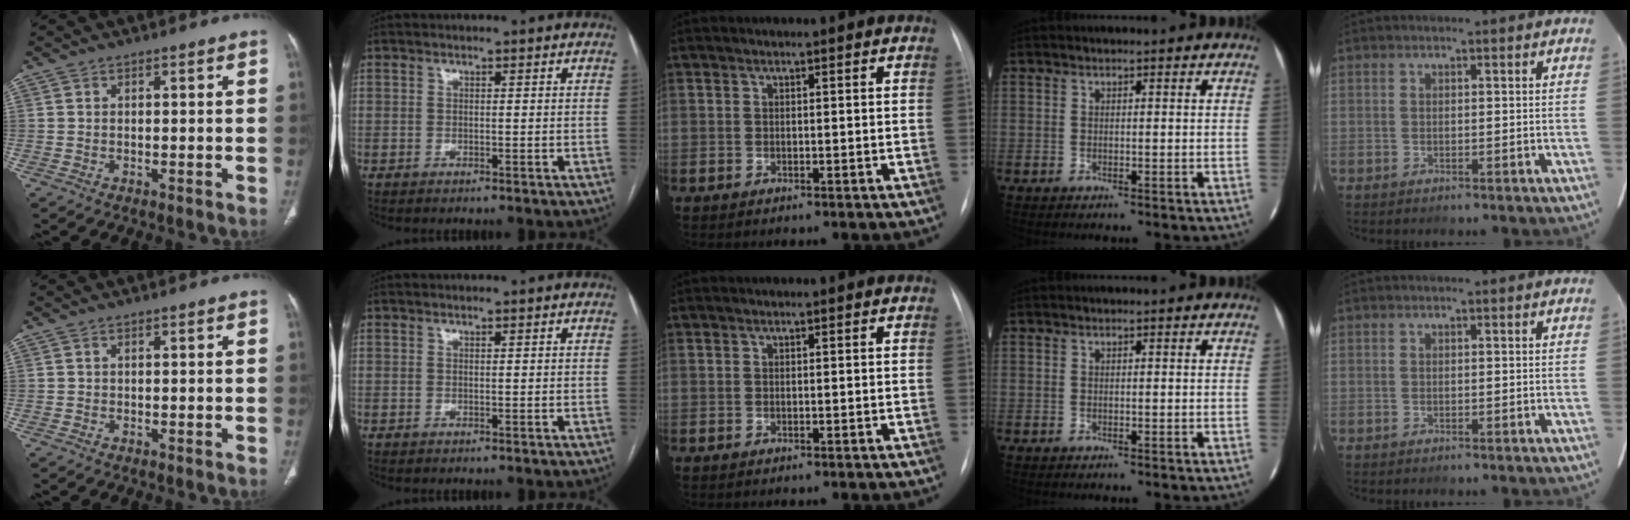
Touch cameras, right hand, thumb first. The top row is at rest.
{}